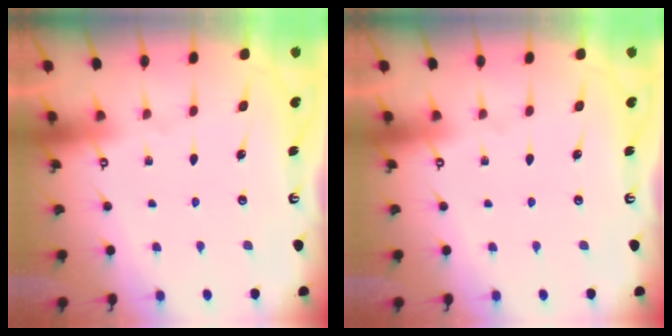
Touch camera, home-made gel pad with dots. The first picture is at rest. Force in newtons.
{"total": 0.0}